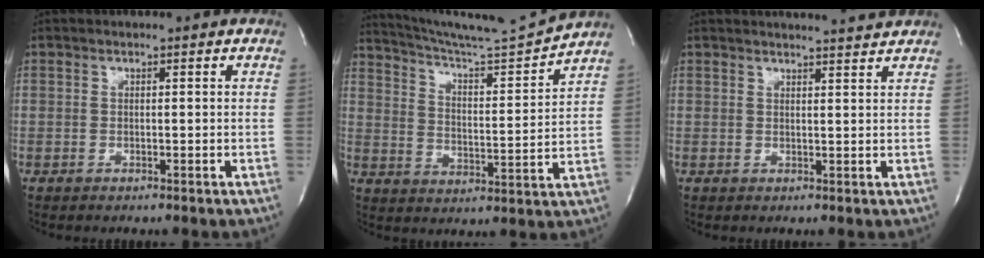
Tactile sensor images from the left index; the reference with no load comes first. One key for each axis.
{"total": 14.1, "fx": 13.5, "fy": -2.4, "fz": 3.2, "tx": -0.061, "ty": -0.043, "tz": 0.216}
{"total": 5.8, "fx": 5.7, "fy": -0.6, "fz": 1.2, "tx": -0.021, "ty": 0.001, "tz": 0.064}